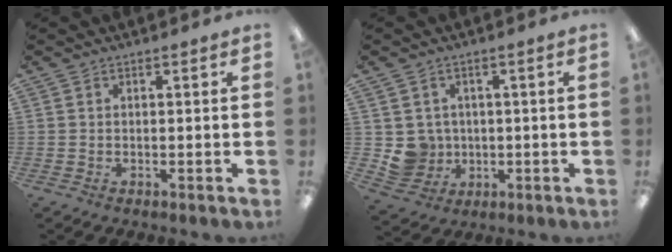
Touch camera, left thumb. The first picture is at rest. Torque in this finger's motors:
{"motor_torque": [-0.12, 0.24, 0.00, -0.05, 0.00]}